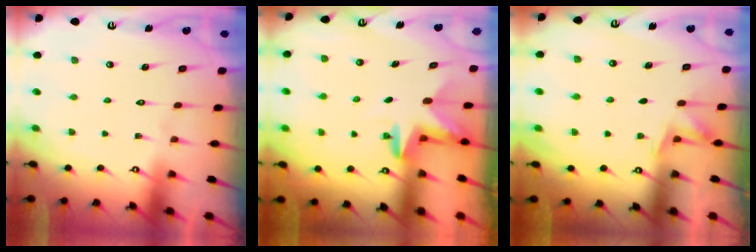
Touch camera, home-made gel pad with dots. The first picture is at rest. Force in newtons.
{"total": 3.3, "press": 3.3, "slide": 0.2}
{"total": 3.7, "press": 3.4, "slide": 1.4}